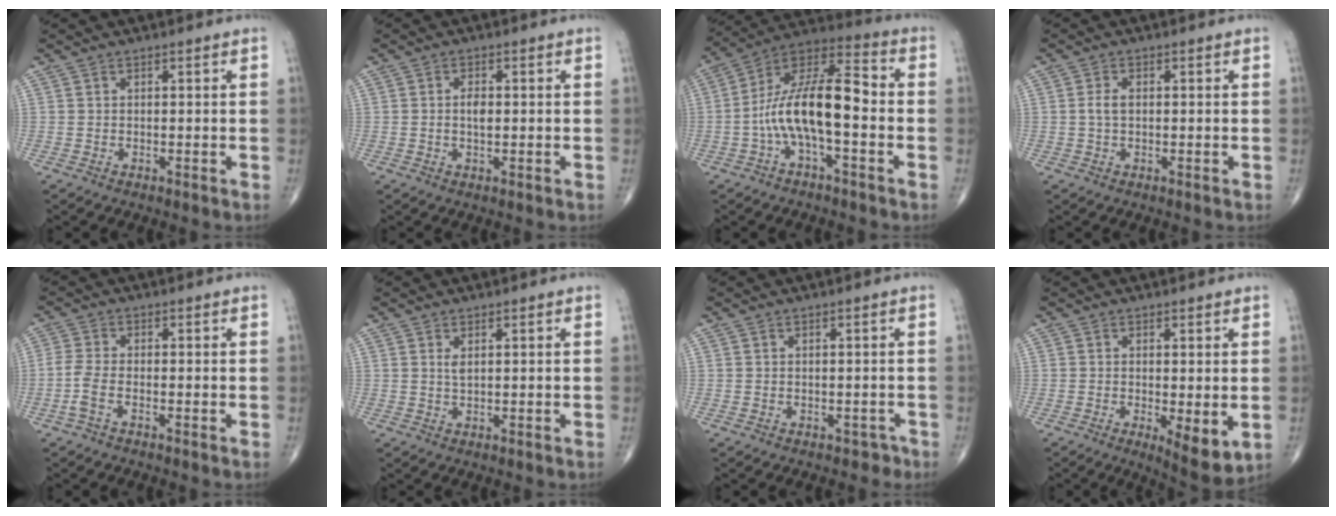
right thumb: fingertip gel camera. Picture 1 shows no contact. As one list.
[{"total": 2.5, "force": [0.0, 1.2, 2.2], "torque": [-0.035, 0.002, 0.000]}, {"total": 15.4, "force": [-2.7, 5.8, 14.0], "torque": [-0.256, 0.052, -0.057]}, {"total": 2.3, "force": [0.1, 1.3, 1.8], "torque": [-0.042, 0.005, -0.001]}, {"total": 3.6, "force": [-1.6, 1.2, 3.0], "torque": [-0.082, 0.005, -0.038]}, {"total": 1.4, "force": [0.5, 0.5, 1.1], "torque": [-0.022, -0.003, 0.012]}, {"total": 1.5, "force": [-0.9, 1.2, 0.2], "torque": [0.004, 0.019, -0.009]}, {"total": 6.5, "force": [-1.1, 2.0, 6.1], "torque": [-0.090, -0.022, -0.014]}]